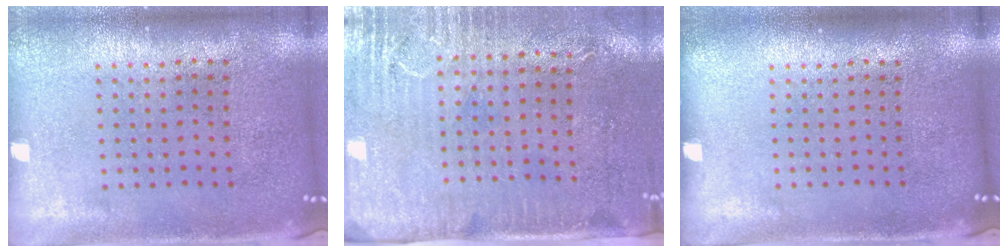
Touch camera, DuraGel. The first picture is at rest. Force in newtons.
{"total": 2.9, "press": 2.4, "slide": 1.6}
{"total": 0.0}